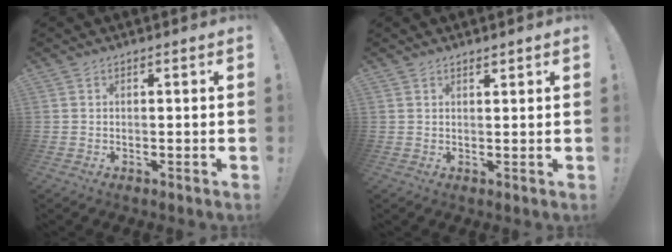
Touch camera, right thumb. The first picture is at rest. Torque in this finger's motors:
{"motor_torque": [0.05, -0.06, -0.16, 0.08, 0.06]}